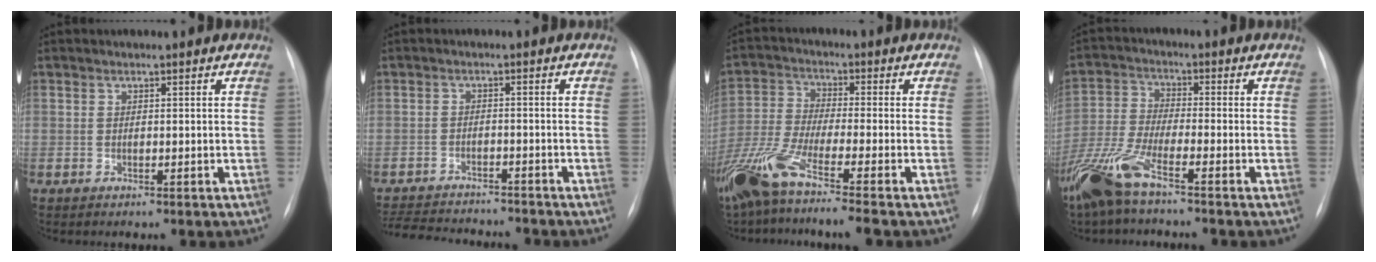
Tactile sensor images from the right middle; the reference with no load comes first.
{"total": 12.7, "force": [-11.8, 2.4, 3.9], "torque": [-0.079, -0.001, -0.168]}
{"total": 13.8, "force": [-9.8, -0.3, 9.7], "torque": [-0.208, -0.044, -0.186]}
{"total": 10.4, "force": [-7.2, 1.4, 7.3], "torque": [-0.169, -0.023, -0.146]}